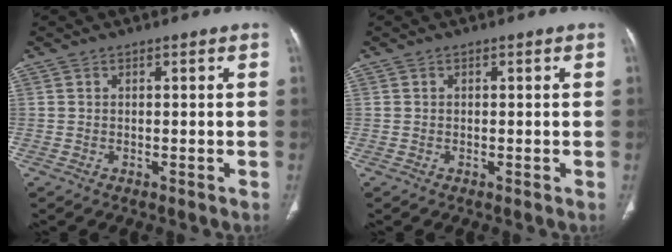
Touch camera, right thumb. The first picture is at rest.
{"total": 0.0}